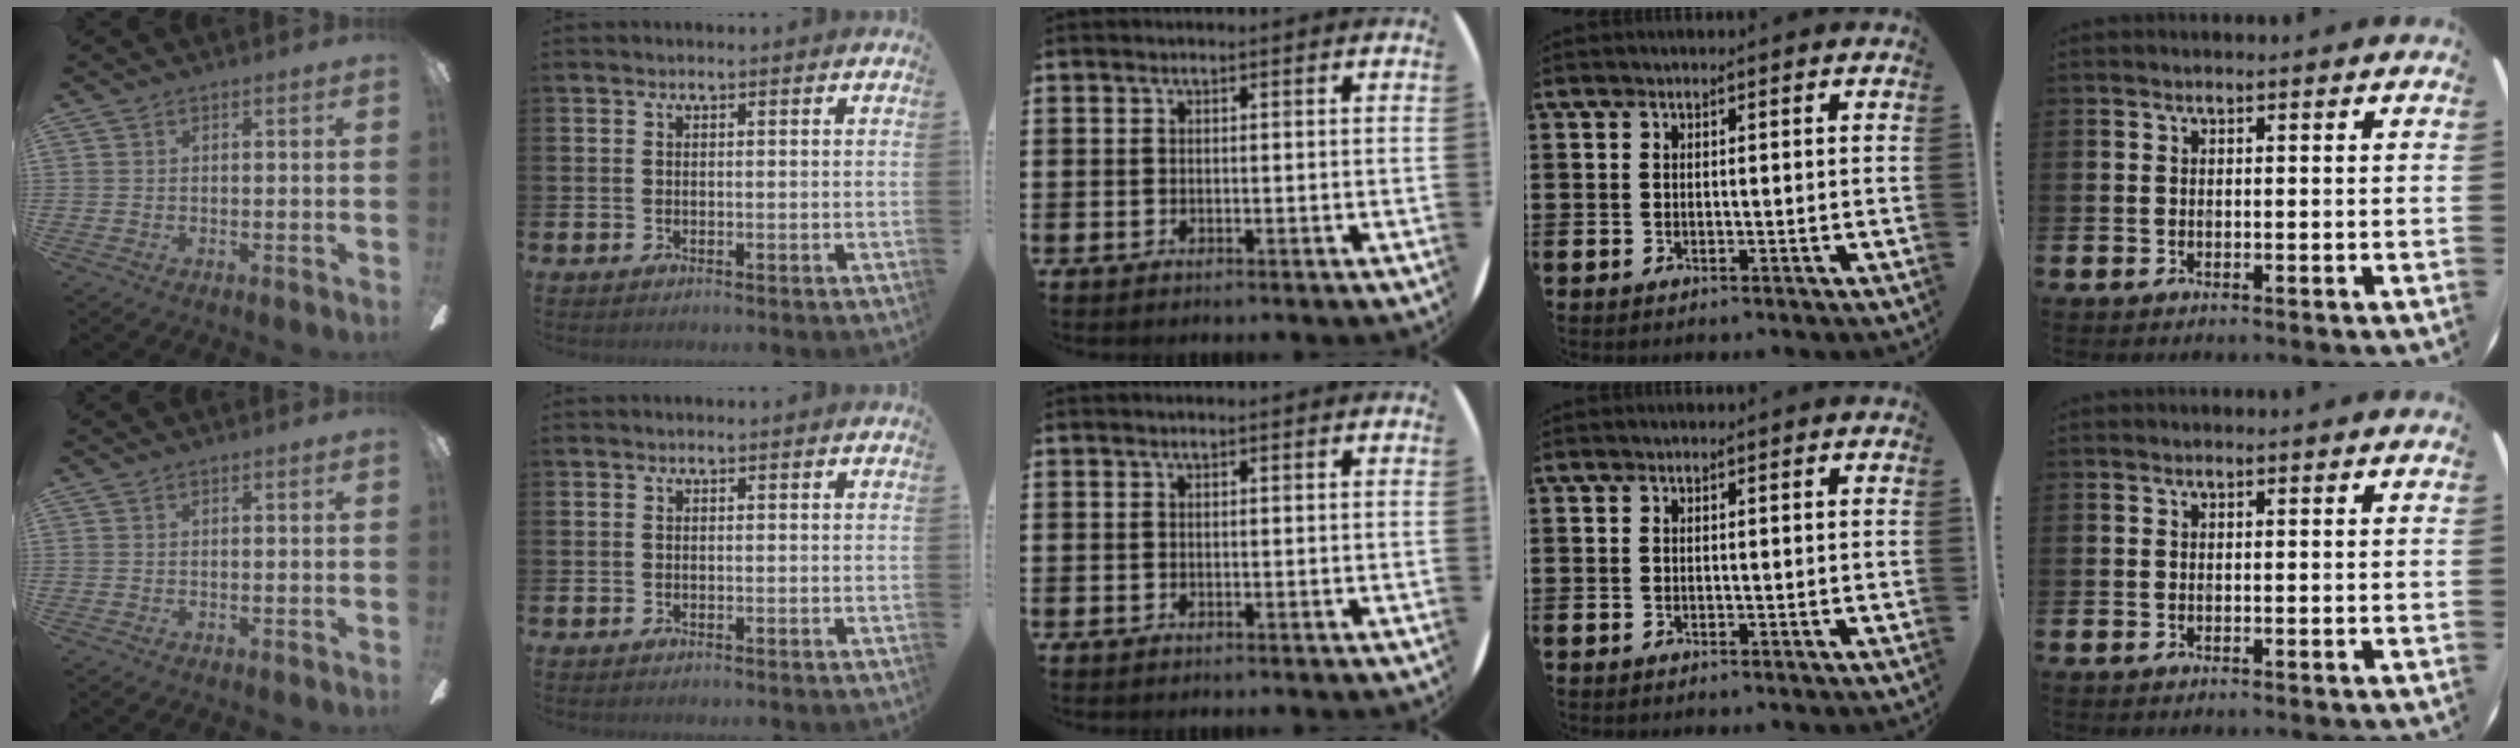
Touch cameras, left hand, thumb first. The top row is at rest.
{}